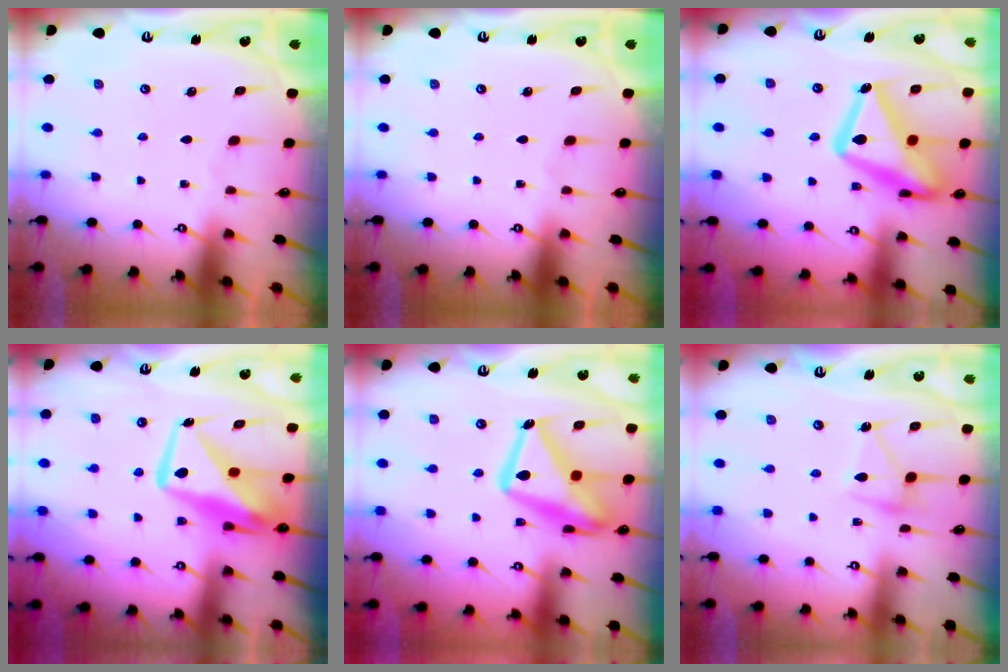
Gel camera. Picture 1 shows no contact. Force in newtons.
{"total": 0.0}
{"total": 22.2, "press": 22.2, "slide": 1.5}
{"total": 13.1, "press": 13.1, "slide": 1.2}
{"total": 20.0, "press": 19.9, "slide": 1.6}
{"total": 12.2, "press": 12.2, "slide": 0.4}